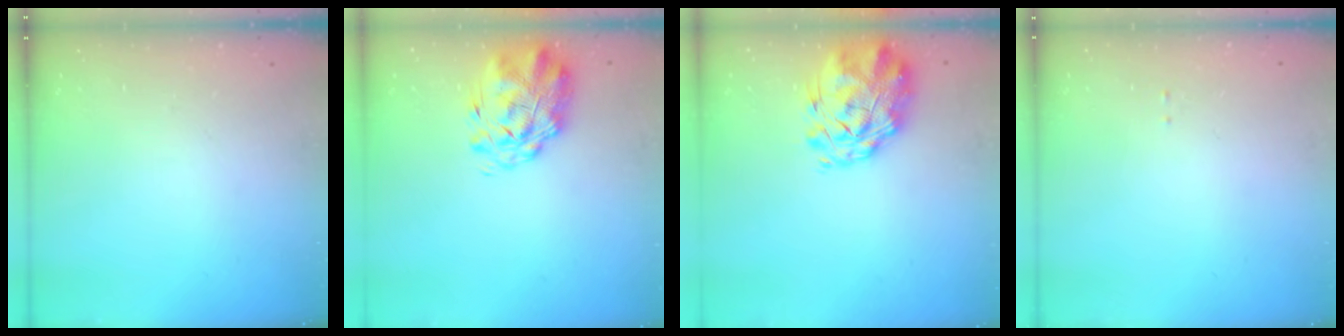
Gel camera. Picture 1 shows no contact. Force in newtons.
{"total": 3.0, "press": 2.6, "slide": 1.6}
{"total": 3.3, "press": 2.6, "slide": 2.0}
{"total": 0.0}